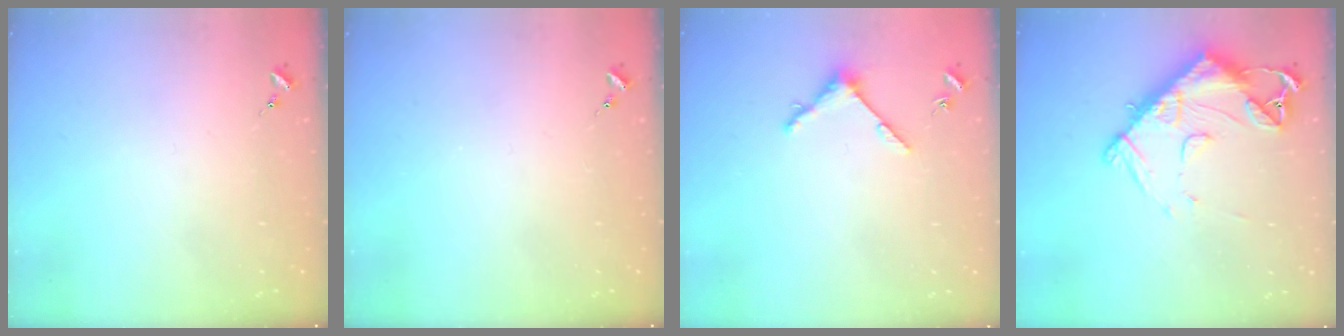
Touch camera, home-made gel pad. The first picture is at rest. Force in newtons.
{"total": 0.0}
{"total": 4.8, "press": 4.8, "slide": 0.6}
{"total": 15.0, "press": 14.9, "slide": 1.6}